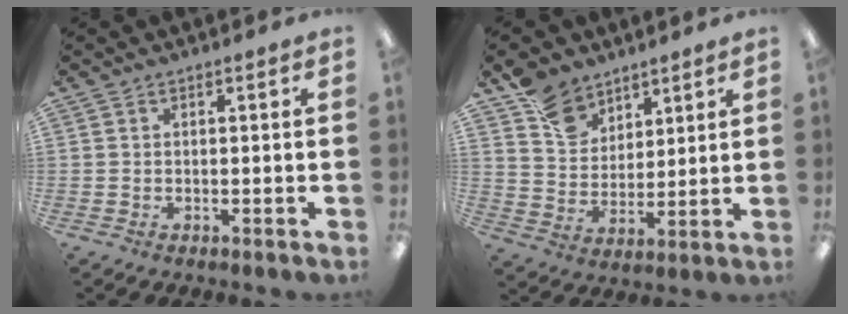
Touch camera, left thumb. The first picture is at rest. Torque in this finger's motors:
{"motor_torque": [0.13, -0.04, 0.72, -0.57, 0.01]}